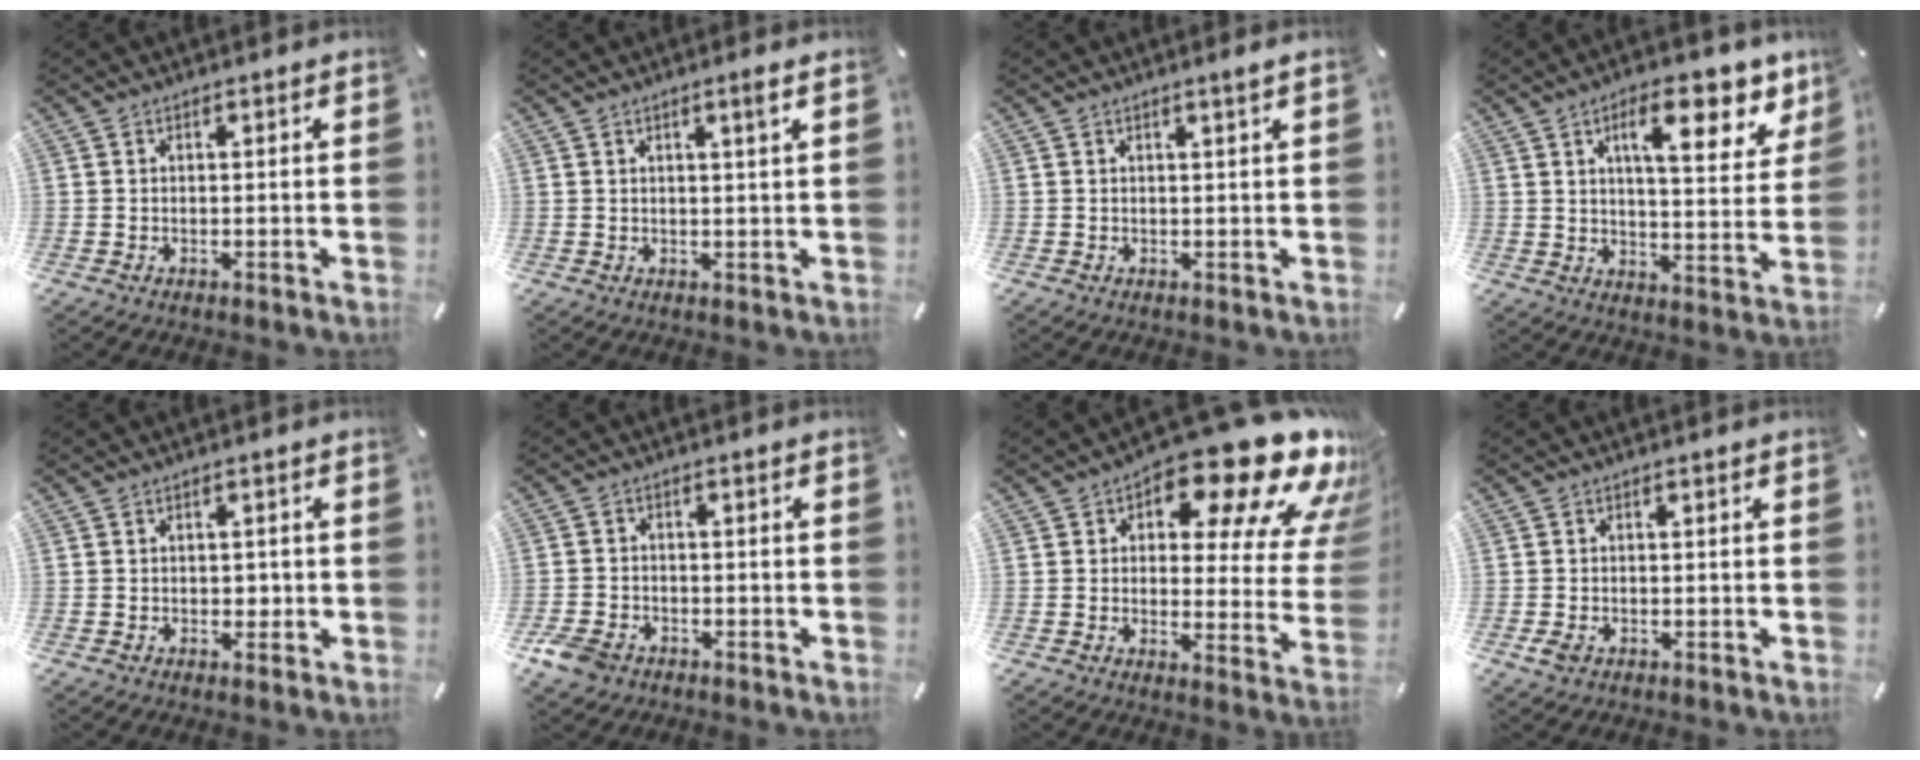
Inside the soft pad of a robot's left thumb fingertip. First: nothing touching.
{"total": 2.2, "force": [1.1, -0.1, 1.9], "torque": [-0.039, -0.002, 0.018]}
{"total": 1.2, "force": [0.6, -0.1, 1.1], "torque": [-0.020, -0.002, 0.009]}
{"total": 14.6, "force": [7.8, 5.6, 11.0], "torque": [-0.156, -0.028, 0.124]}
{"total": 1.7, "force": [-0.1, 1.5, 0.7], "torque": [-0.007, 0.002, -0.006]}
{"total": 4.9, "force": [-3.1, 3.4, 1.7], "torque": [-0.050, 0.011, -0.063]}
{"total": 19.6, "force": [12.6, 7.8, 12.7], "torque": [-0.170, -0.092, 0.206]}
{"total": 1.8, "force": [-0.7, 1.4, 0.8], "torque": [-0.020, -0.001, -0.015]}